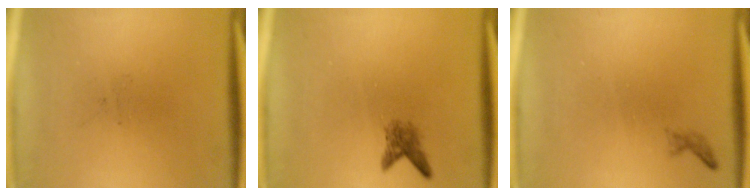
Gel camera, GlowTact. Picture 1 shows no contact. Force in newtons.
{"total": 2.1}
{"total": 0.6}